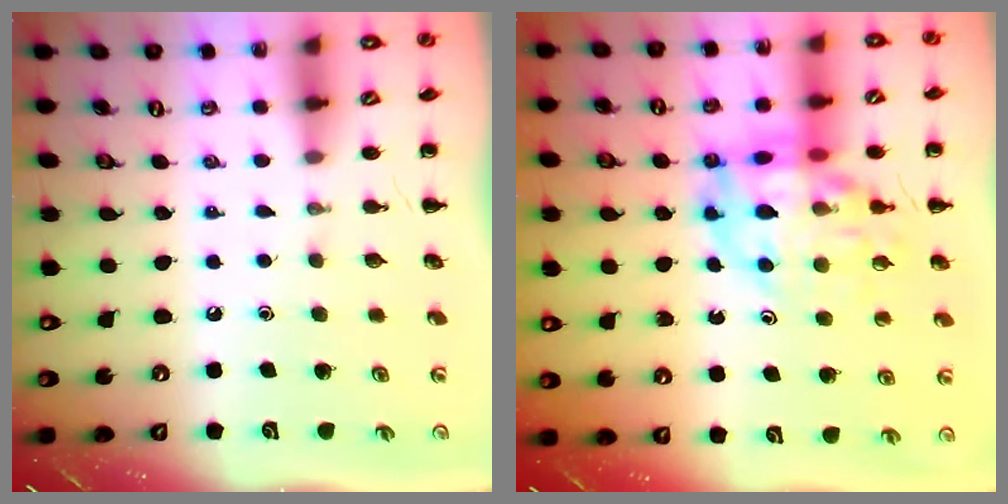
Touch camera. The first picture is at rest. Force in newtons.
{"total": 16.3, "press": 15.8, "slide": 3.8}